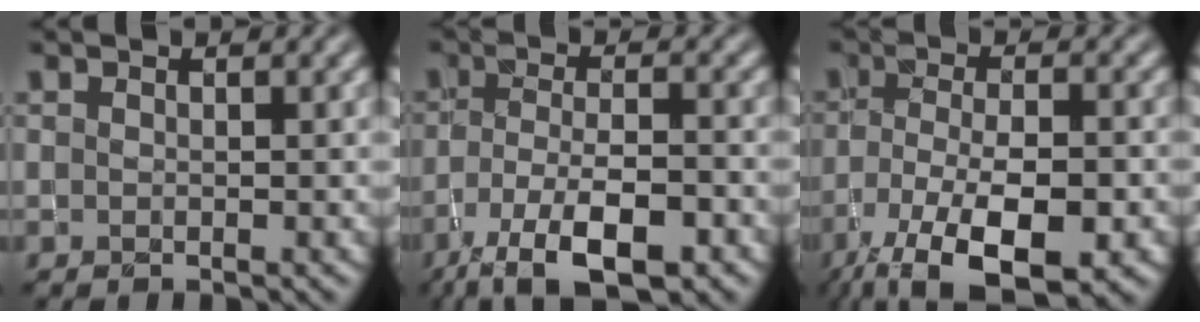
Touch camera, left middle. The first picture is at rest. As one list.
[{"total": 8.5, "force": [-5.3, 2.8, 6.0], "torque": [-0.105, -0.005, -0.095]}, {"total": 11.0, "force": [-6.2, 4.3, 8.0], "torque": [-0.152, -0.021, -0.103]}]